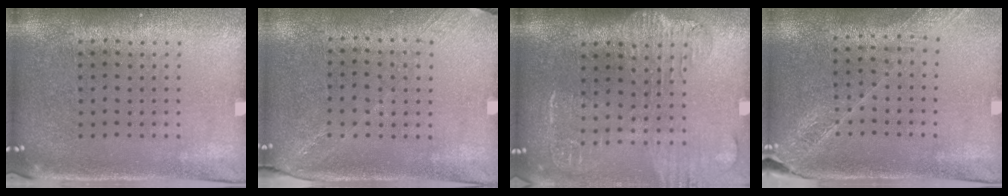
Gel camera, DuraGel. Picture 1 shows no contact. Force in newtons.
{"total": 1.3, "press": 1.0, "slide": 0.9}
{"total": 1.8, "press": 1.5, "slide": 0.9}
{"total": 1.6, "press": 1.6, "slide": 0.0}